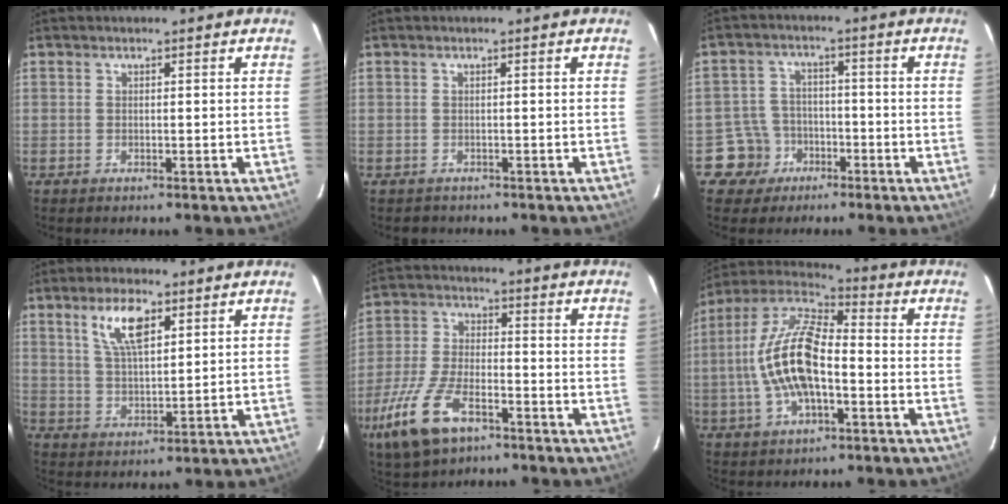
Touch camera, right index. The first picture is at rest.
{"total": 1.3, "force": [-0.9, 1.0, -0.2], "torque": [0.001, 0.004, -0.009]}
{"total": 6.4, "force": [-3.4, 5.5, -0.1], "torque": [-0.019, 0.025, -0.057]}
{"total": 8.0, "force": [4.0, 1.8, 6.7], "torque": [-0.131, 0.001, 0.082]}
{"total": 14.6, "force": [-8.2, 6.7, 10.0], "torque": [-0.229, -0.022, -0.155]}
{"total": 15.5, "force": [-2.9, 6.5, 13.8], "torque": [-0.278, 0.009, -0.059]}